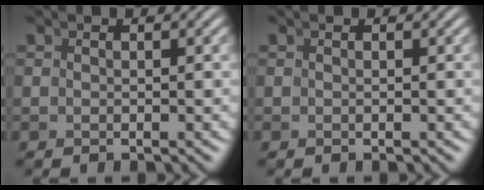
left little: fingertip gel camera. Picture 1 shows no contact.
{"total": 0.0}